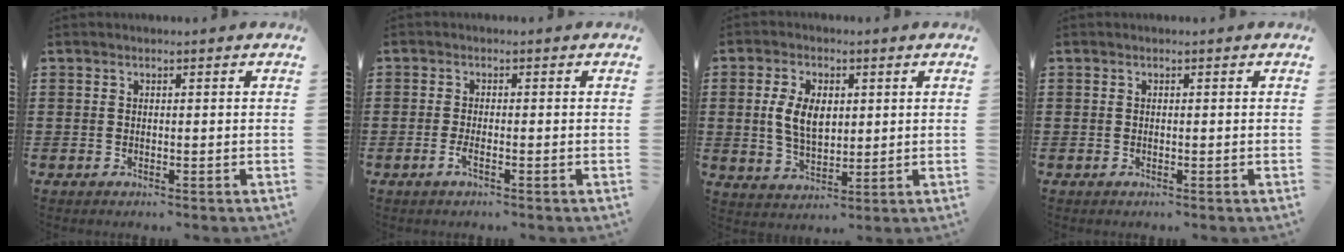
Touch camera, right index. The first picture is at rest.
{"total": 1.8, "force": [-0.8, 0.3, 1.6], "torque": [-0.035, -0.004, -0.018]}
{"total": 6.7, "force": [0.9, 4.0, 5.2], "torque": [-0.115, 0.007, 0.009]}
{"total": 0.0}